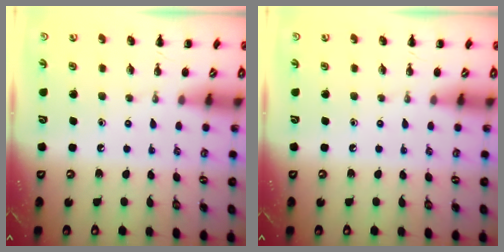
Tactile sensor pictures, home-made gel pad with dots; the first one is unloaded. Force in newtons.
{"total": 0.0}